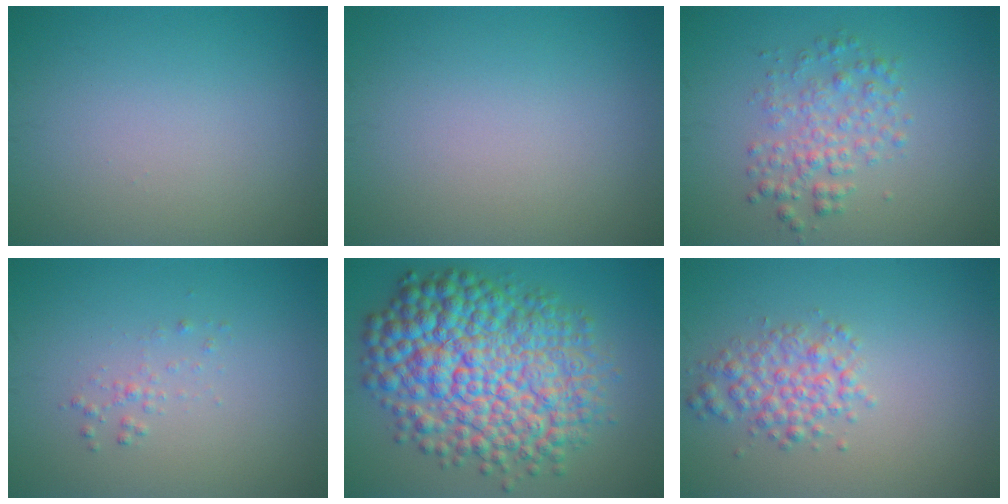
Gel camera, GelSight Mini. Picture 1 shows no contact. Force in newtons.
{"total": 0.0}
{"total": 3.1, "press": 3.1, "slide": 0.0}
{"total": 0.9, "press": 0.9, "slide": 0.0}
{"total": 12.7, "press": 12.7, "slide": 0.1}
{"total": 3.0, "press": 3.0, "slide": 0.1}